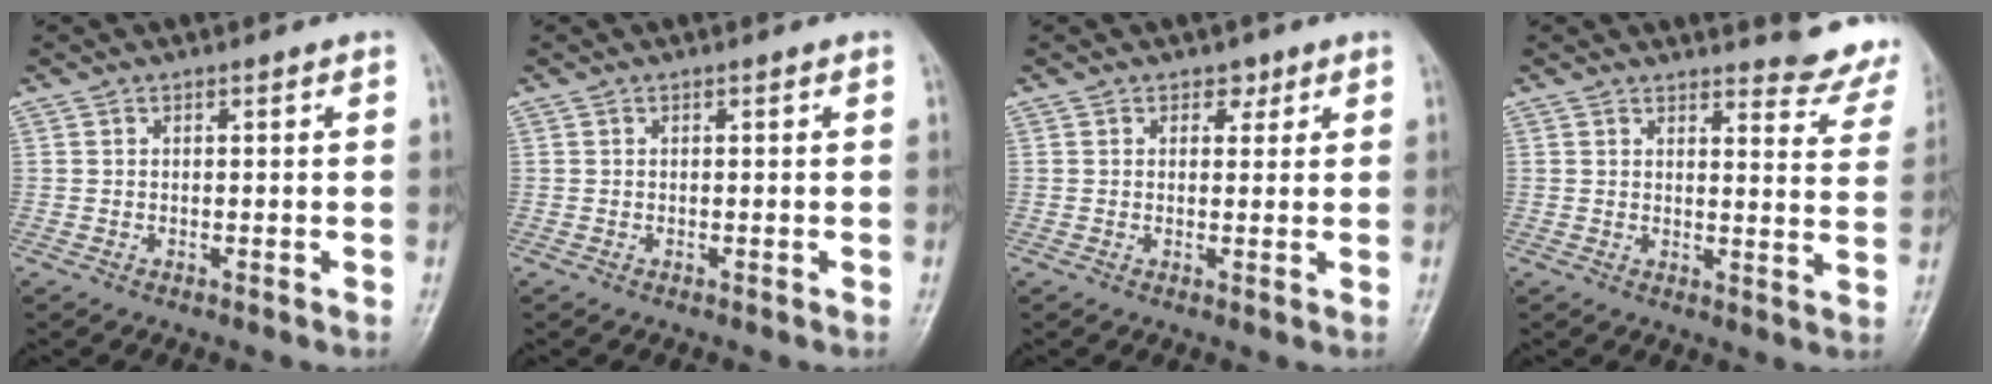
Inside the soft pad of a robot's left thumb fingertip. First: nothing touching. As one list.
[{"total": 0.0}, {"total": 2.3, "force": [1.3, 1.7, 0.7], "torque": [0.012, -0.005, 0.013]}, {"total": 11.1, "force": [10.8, 2.4, 1.7], "torque": [0.018, -0.101, 0.100]}]